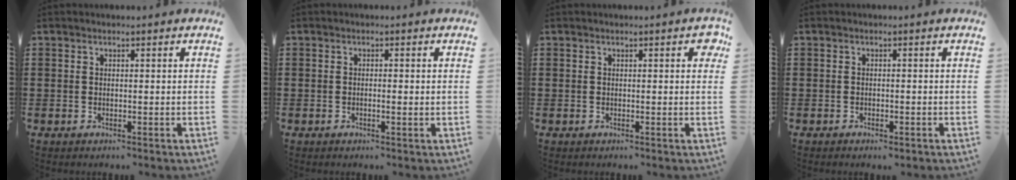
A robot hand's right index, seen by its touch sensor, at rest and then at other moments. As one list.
[{"total": 0.6, "force": [-0.1, 0.1, 0.6], "torque": [-0.010, -0.002, -0.002]}, {"total": 1.1, "force": [0.3, 0.4, 0.9], "torque": [-0.010, 0.003, 0.001]}, {"total": 0.7, "force": [-0.7, 0.2, 0.2], "torque": [-0.007, -0.002, -0.013]}]